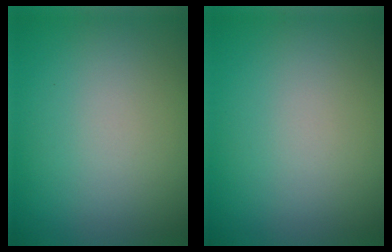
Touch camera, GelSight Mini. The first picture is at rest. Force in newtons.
{"total": 0.0}